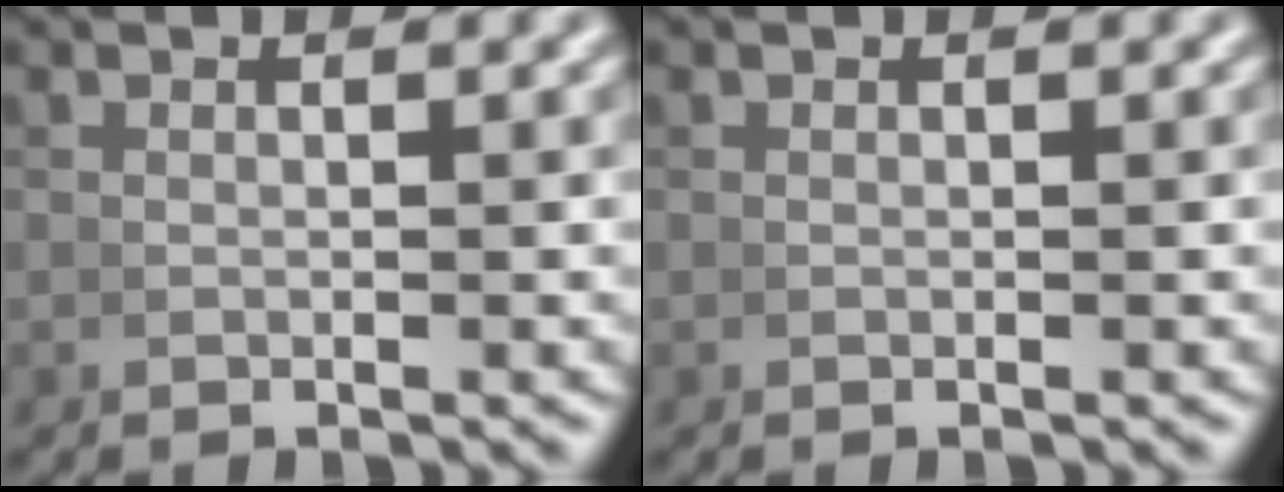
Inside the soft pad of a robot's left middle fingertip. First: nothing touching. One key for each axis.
{"total": 0.0}